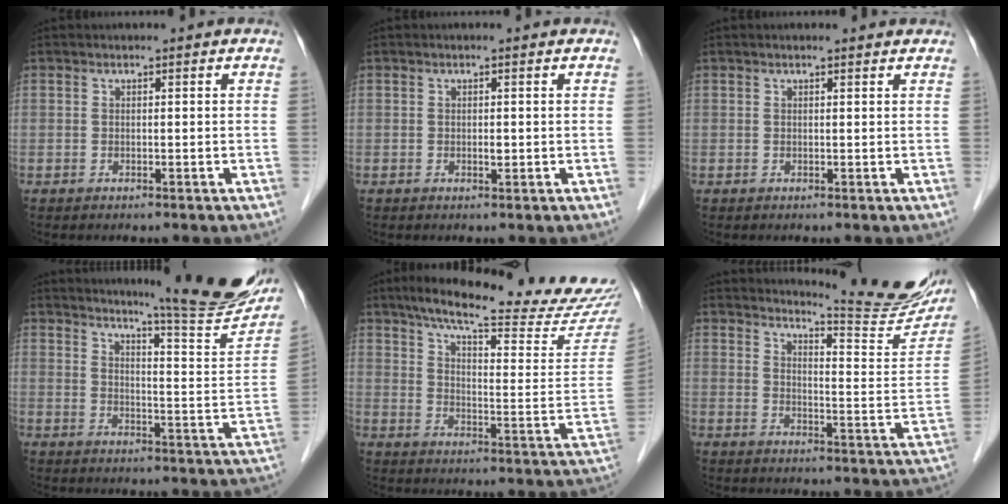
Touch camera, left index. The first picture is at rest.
{"total": 0.7, "force": [0.0, 0.3, 0.6], "torque": [-0.008, 0.000, 0.000]}
{"total": 2.1, "force": [1.9, 0.3, 0.8], "torque": [-0.016, 0.014, 0.019]}
{"total": 17.1, "force": [15.6, -0.1, 7.1], "torque": [-0.097, -0.078, 0.190]}
{"total": 24.7, "force": [21.4, 1.8, 12.1], "torque": [-0.178, -0.054, 0.278]}
{"total": 15.7, "force": [14.9, 0.3, 4.8], "torque": [-0.070, -0.086, 0.175]}